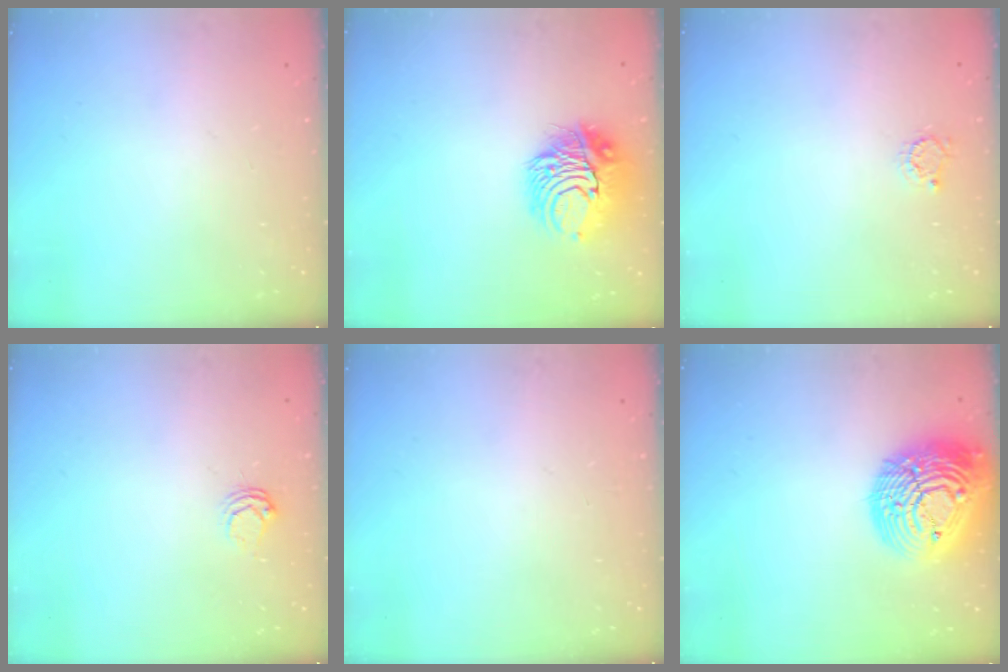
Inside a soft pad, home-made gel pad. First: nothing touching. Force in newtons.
{"total": 10.4, "press": 10.4, "slide": 0.6}
{"total": 2.8, "press": 2.8, "slide": 0.4}
{"total": 3.7, "press": 3.7, "slide": 0.5}
{"total": 0.0}
{"total": 23.9, "press": 23.8, "slide": 2.2}